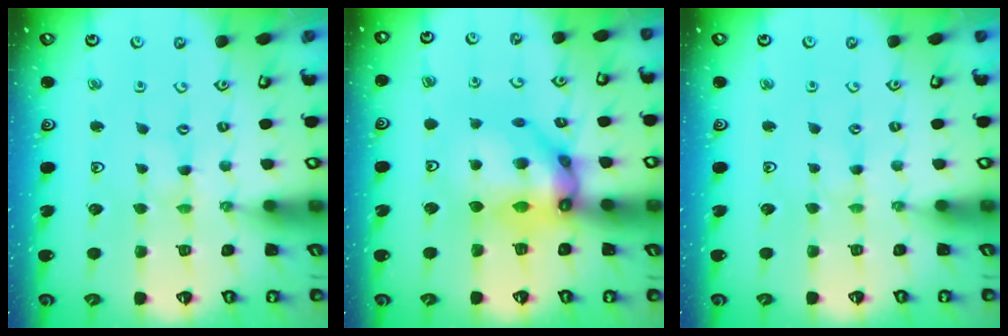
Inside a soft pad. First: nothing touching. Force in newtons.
{"total": 14.9, "press": 14.8, "slide": 1.3}
{"total": 0.7, "press": 0.6, "slide": 0.1}